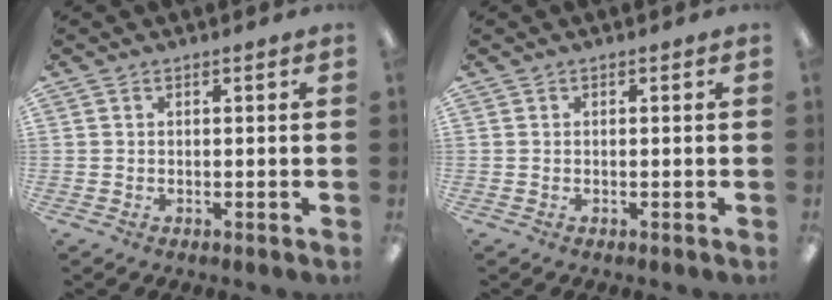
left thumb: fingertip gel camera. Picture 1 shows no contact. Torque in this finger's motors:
{"motor_torque": [-0.01, 0.02, -0.03, 0.02, 0.00]}